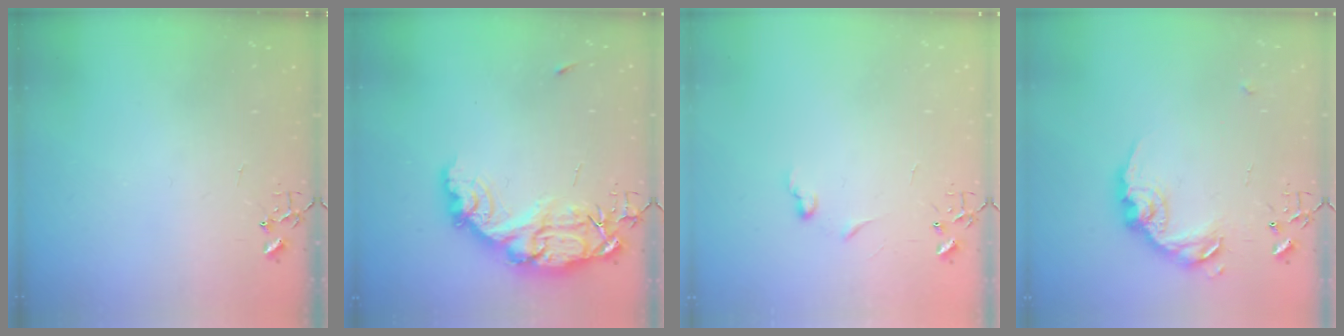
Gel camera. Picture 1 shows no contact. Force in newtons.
{"total": 15.2, "press": 15.1, "slide": 1.5}
{"total": 5.7, "press": 5.6, "slide": 0.8}
{"total": 15.4, "press": 15.4, "slide": 0.9}